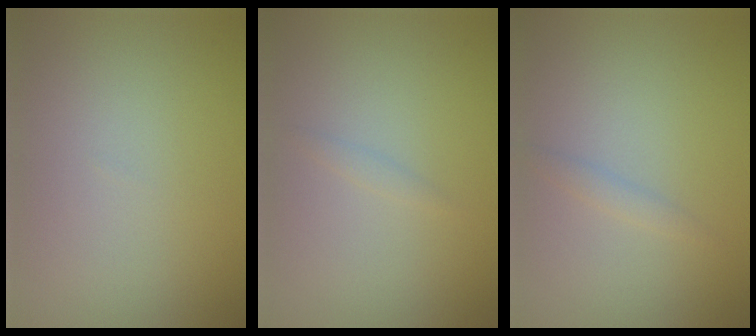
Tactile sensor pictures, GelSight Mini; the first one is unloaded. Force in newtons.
{"total": 0.5, "press": 0.5, "slide": 0.1}
{"total": 1.0, "press": 1.0, "slide": 0.1}